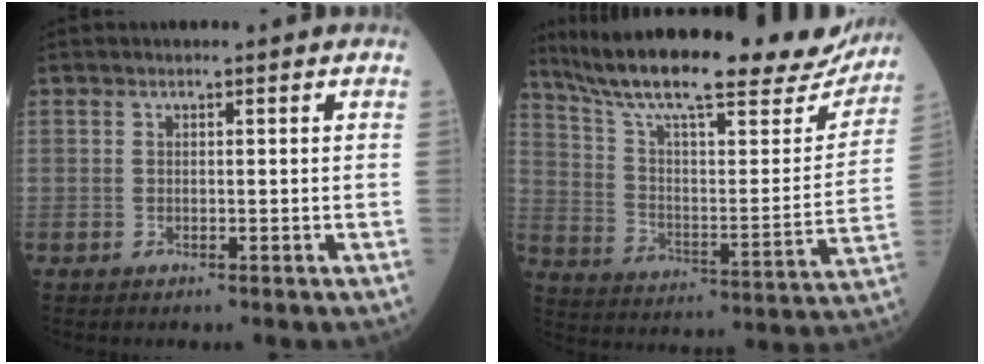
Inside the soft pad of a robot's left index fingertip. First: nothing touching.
{"total": 30.0, "force": [25.5, 4.8, 15.0], "torque": [-0.247, -0.034, 0.357]}